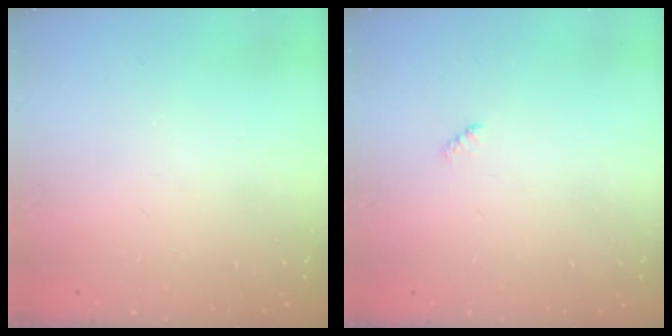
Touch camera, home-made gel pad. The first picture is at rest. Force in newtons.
{"total": 2.3, "press": 2.2, "slide": 0.5}